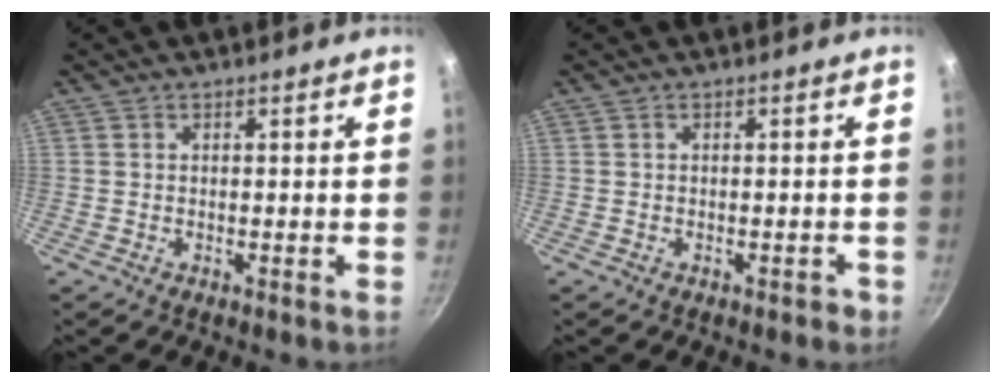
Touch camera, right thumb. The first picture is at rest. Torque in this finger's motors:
{"motor_torque": [-0.13, 0.31, -0.03, 0.02, 0.02]}